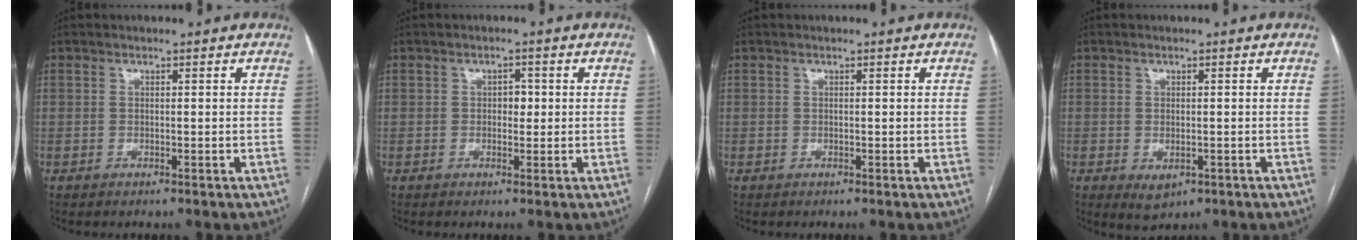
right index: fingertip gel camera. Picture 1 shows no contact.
{"total": 1.9, "force": [0.1, 1.3, 1.4], "torque": [-0.017, 0.004, 0.001]}
{"total": 0.0}
{"total": 2.8, "force": [-1.0, 1.6, 2.1], "torque": [-0.032, -0.004, -0.003]}